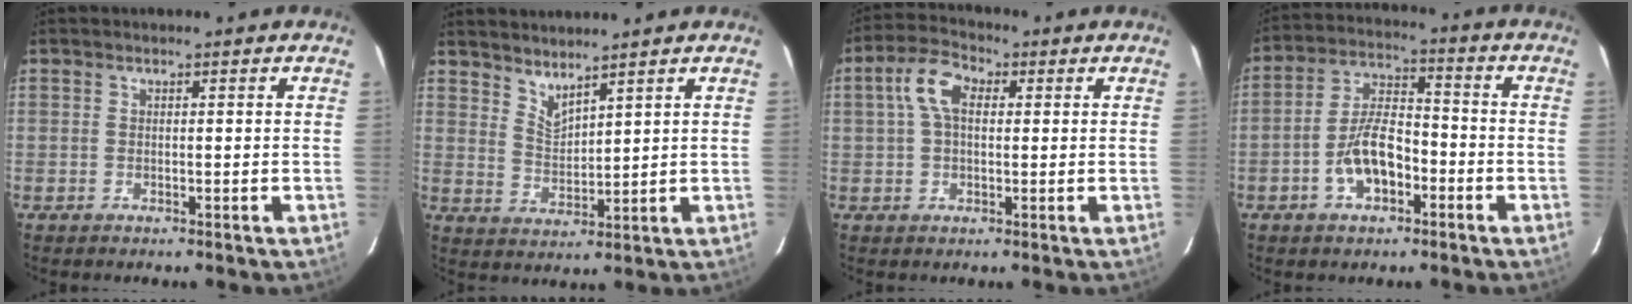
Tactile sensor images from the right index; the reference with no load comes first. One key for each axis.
{"total": 4.6, "fx": 4.1, "fy": 0.8, "fz": 1.8, "tx": -0.031, "ty": -0.006, "tz": 0.077}
{"total": 6.7, "fx": 1.3, "fy": 4.0, "fz": 5.2, "tx": -0.103, "ty": 0.024, "tz": 0.023}
{"total": 9.1, "fx": -3.9, "fy": 4.4, "fz": 7.0, "tx": -0.139, "ty": 0.016, "tz": -0.063}